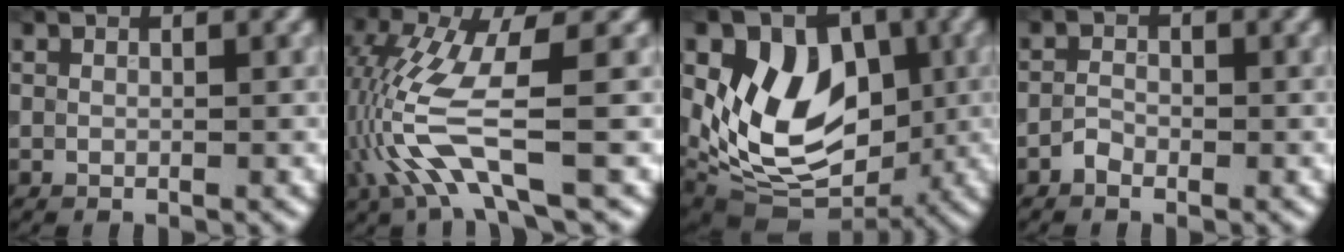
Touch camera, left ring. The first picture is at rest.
{"total": 7.0, "force": [-2.0, 1.7, 6.5], "torque": [-0.158, -0.004, -0.037]}
{"total": 11.0, "force": [0.6, 7.9, 7.6], "torque": [-0.121, -0.012, 0.013]}
{"total": 1.2, "force": [-0.8, 0.7, 0.6], "torque": [-0.009, 0.004, -0.019]}